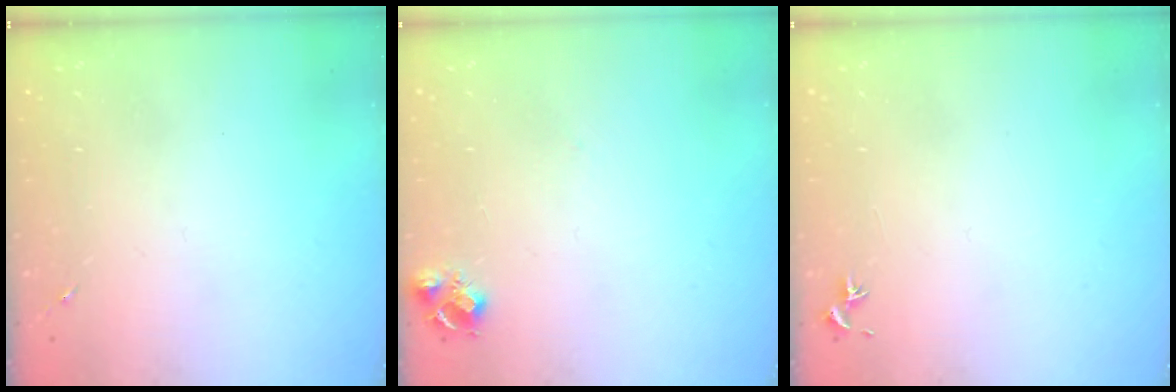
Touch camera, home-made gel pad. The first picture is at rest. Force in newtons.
{"total": 7.3, "press": 7.2, "slide": 0.8}
{"total": 0.8, "press": 0.7, "slide": 0.3}